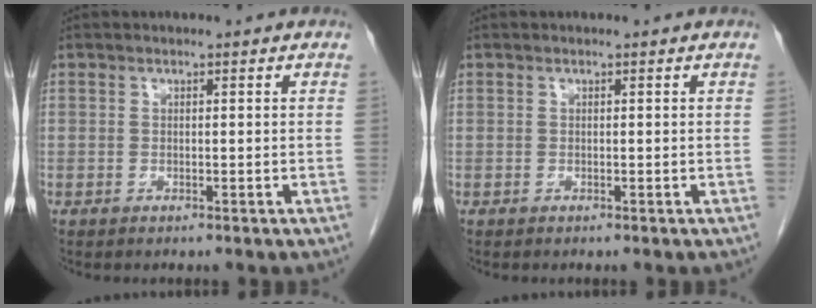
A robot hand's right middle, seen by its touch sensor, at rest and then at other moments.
{"total": 0.0}